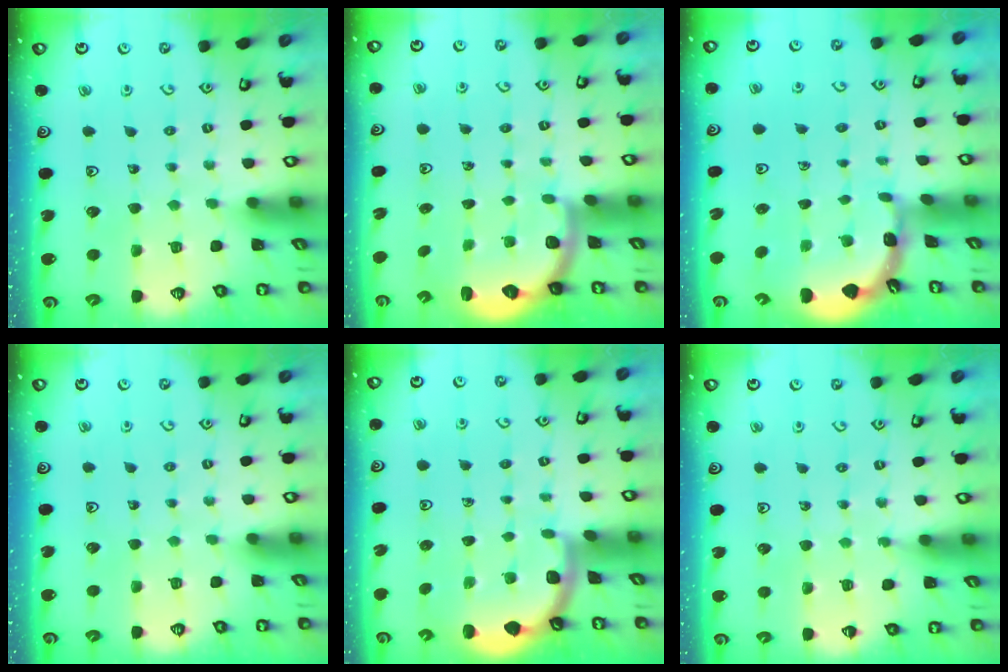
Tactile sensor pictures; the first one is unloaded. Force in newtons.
{"total": 2.5, "press": 2.1, "slide": 1.3}
{"total": 1.8, "press": 1.8, "slide": 0.2}
{"total": 0.0}
{"total": 1.7, "press": 1.7, "slide": 0.1}
{"total": 3.8, "press": 3.6, "slide": 1.1}